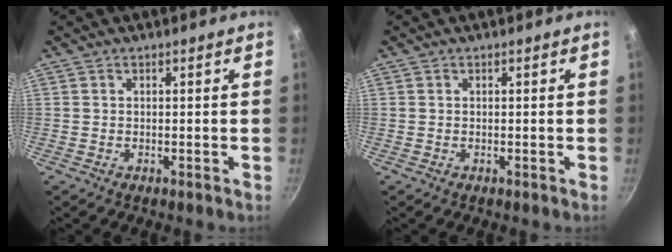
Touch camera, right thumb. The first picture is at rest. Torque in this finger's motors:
{"motor_torque": [-0.01, -0.01, 0.08, 0.08, 0.00]}